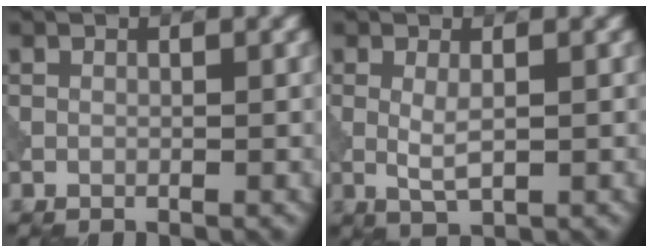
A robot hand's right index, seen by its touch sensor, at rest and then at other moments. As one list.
[{"total": 2.0, "force": [0.1, 0.5, 1.9], "torque": [-0.045, -0.001, 0.003]}]